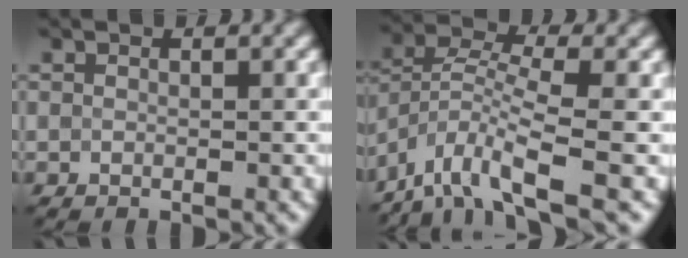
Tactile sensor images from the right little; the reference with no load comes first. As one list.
[{"total": 6.6, "force": [-4.5, 1.8, 4.6], "torque": [-0.083, 0.002, -0.100]}]